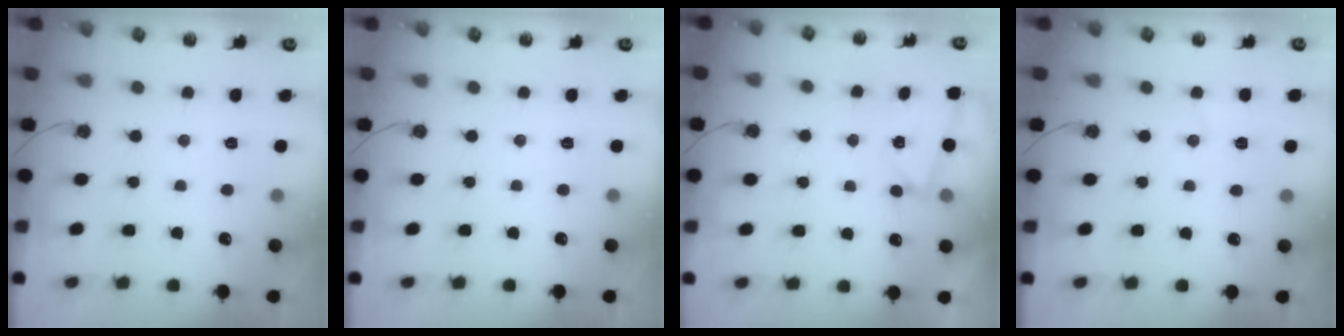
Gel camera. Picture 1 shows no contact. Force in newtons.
{"total": 0.0}
{"total": 3.1, "press": 2.8, "slide": 1.4}
{"total": 5.3, "press": 5.0, "slide": 1.8}